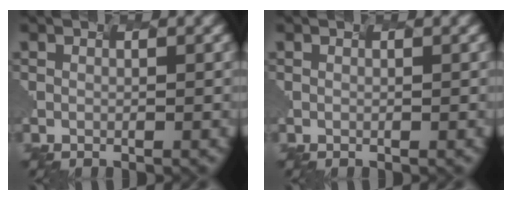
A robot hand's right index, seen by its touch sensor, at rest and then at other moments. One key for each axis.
{"total": 0.0}